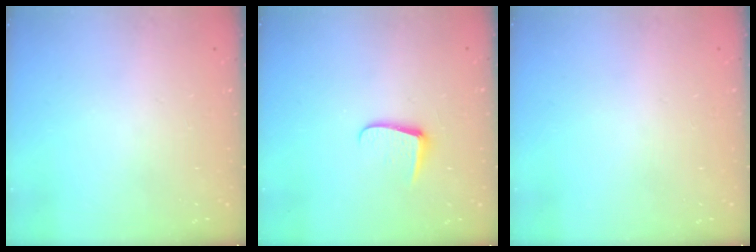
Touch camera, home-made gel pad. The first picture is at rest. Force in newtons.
{"total": 6.0, "press": 6.0, "slide": 0.8}
{"total": 0.5, "press": 0.5, "slide": 0.1}